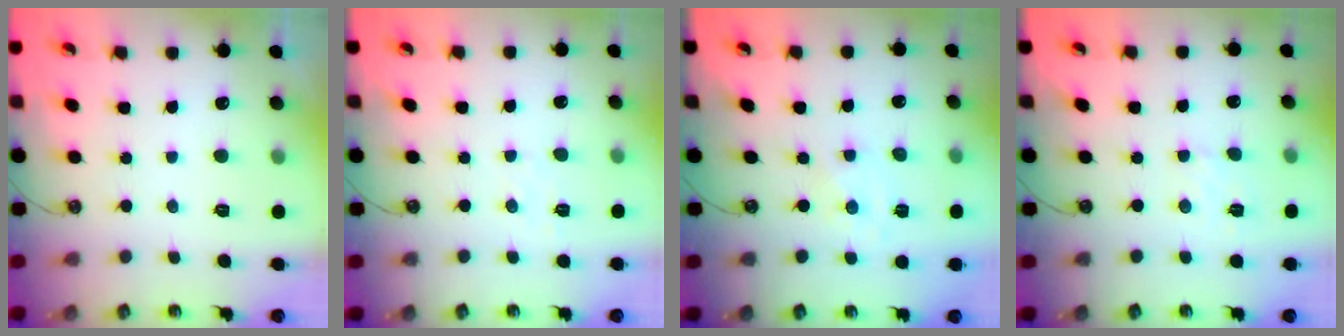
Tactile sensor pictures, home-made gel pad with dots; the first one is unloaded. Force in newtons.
{"total": 3.6, "press": 3.6, "slide": 0.5}
{"total": 0.0}
{"total": 2.8, "press": 2.8, "slide": 0.5}